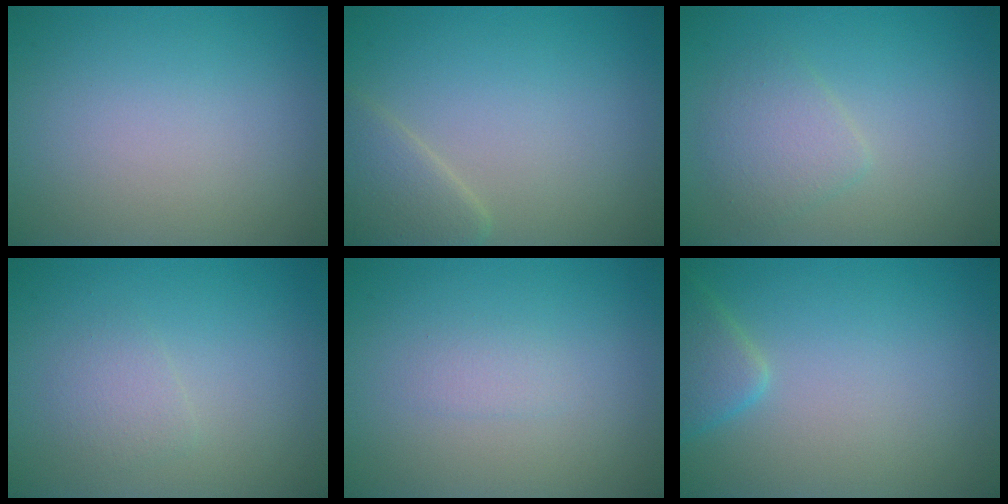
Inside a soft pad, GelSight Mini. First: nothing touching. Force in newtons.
{"total": 2.7, "press": 2.6, "slide": 0.2}
{"total": 2.4, "press": 2.4, "slide": 0.1}
{"total": 1.4, "press": 1.4, "slide": 0.1}
{"total": 0.9, "press": 0.9, "slide": 0.0}
{"total": 2.4, "press": 2.4, "slide": 0.1}